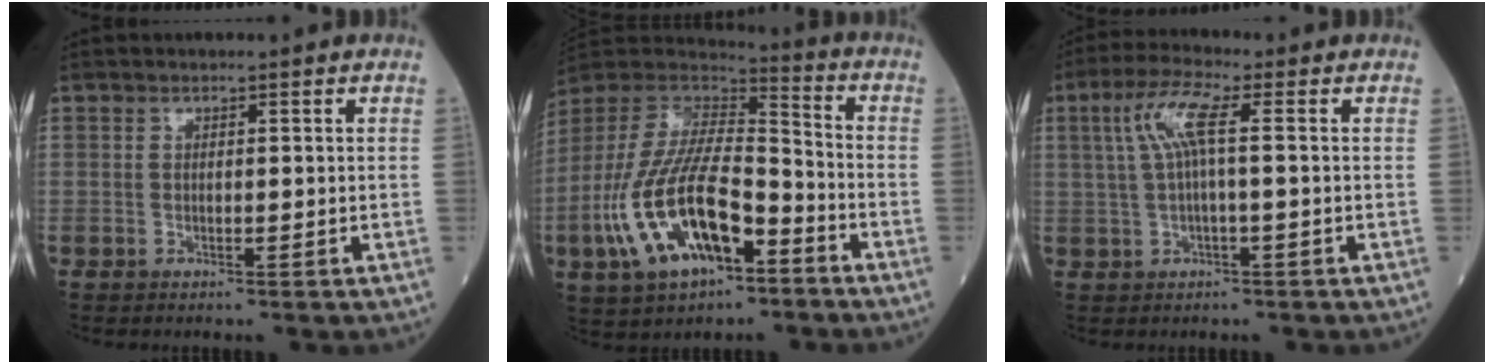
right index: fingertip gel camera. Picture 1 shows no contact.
{"total": 19.1, "force": [-7.8, 7.4, 15.8], "torque": [-0.342, -0.003, -0.136]}
{"total": 6.3, "force": [1.3, 0.7, 6.1], "torque": [-0.131, 0.023, 0.028]}